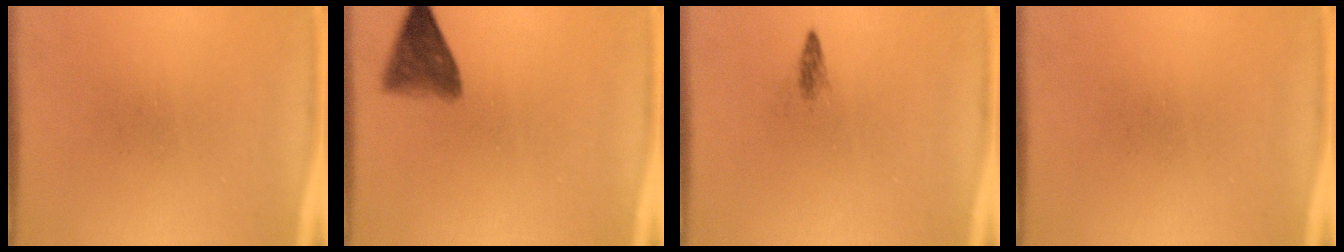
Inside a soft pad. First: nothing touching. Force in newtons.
{"total": 5.2}
{"total": 1.0}
{"total": 0.0}